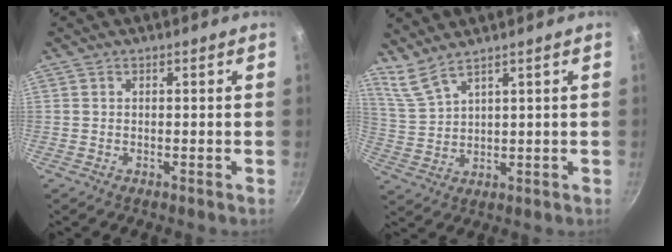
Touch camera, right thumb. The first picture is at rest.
{"total": 5.0, "force": [4.3, 0.5, 2.5], "torque": [-0.059, -0.029, 0.102]}